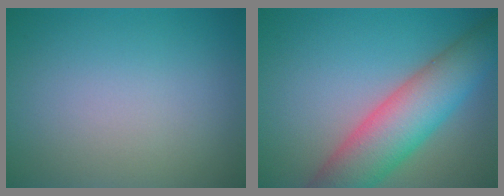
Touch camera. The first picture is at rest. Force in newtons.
{"total": 8.7, "press": 8.7, "slide": 0.5}